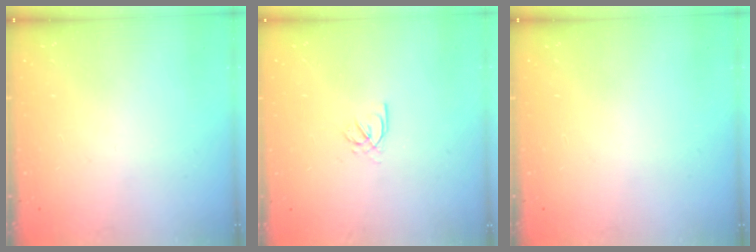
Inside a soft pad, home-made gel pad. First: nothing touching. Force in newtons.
{"total": 2.2, "press": 2.2, "slide": 0.4}
{"total": 0.0}